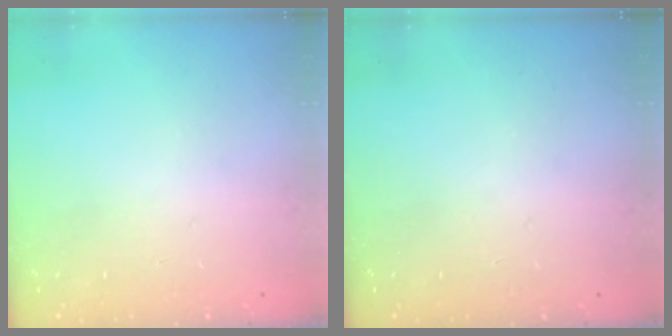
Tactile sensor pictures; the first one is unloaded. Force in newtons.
{"total": 0.0}